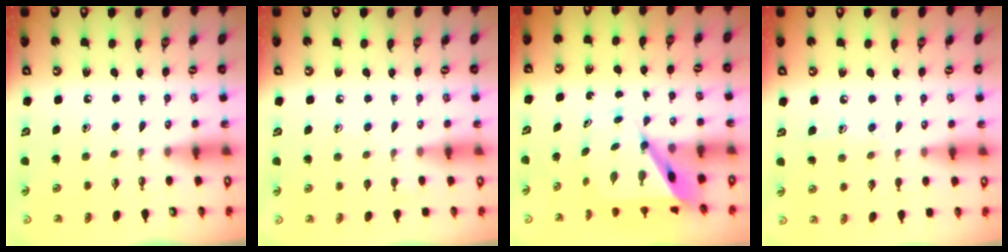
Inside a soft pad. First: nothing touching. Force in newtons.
{"total": 5.0, "press": 5.0, "slide": 0.6}
{"total": 8.4, "press": 8.3, "slide": 0.9}
{"total": 6.0, "press": 6.0, "slide": 0.7}